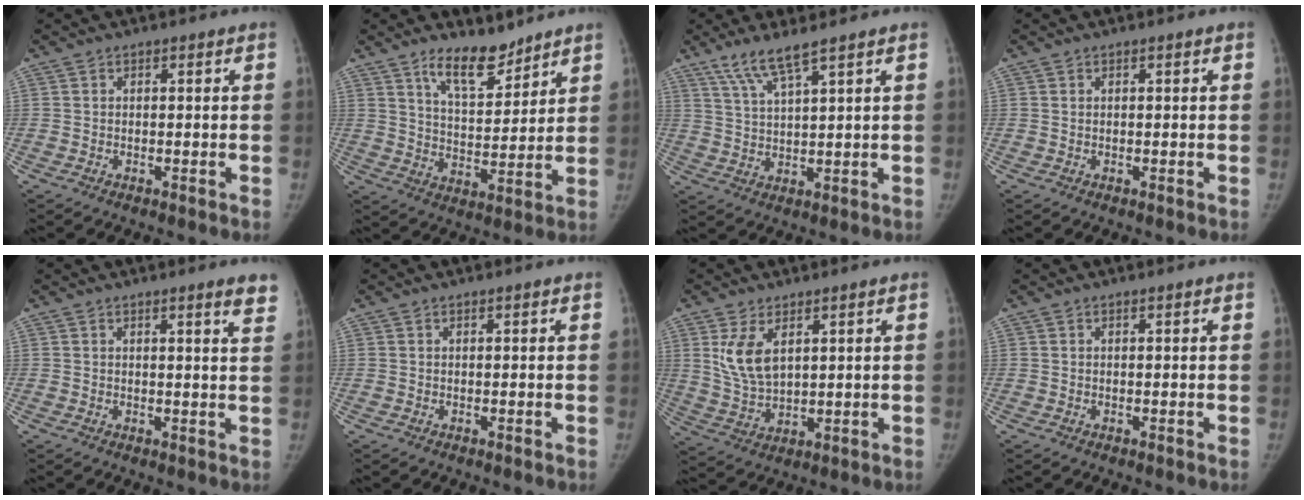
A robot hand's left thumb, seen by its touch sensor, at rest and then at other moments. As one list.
[{"total": 9.4, "force": [7.2, 3.6, 4.8], "torque": [-0.053, -0.058, 0.131]}, {"total": 6.2, "force": [4.6, 0.5, 4.2], "torque": [-0.087, -0.021, 0.095]}, {"total": 0.0}, {"total": 4.2, "force": [3.2, 0.2, 2.8], "torque": [-0.023, -0.013, 0.031]}, {"total": 0.0}, {"total": 7.8, "force": [3.2, 4.1, 5.8], "torque": [-0.098, -0.015, 0.075]}, {"total": 0.0}]